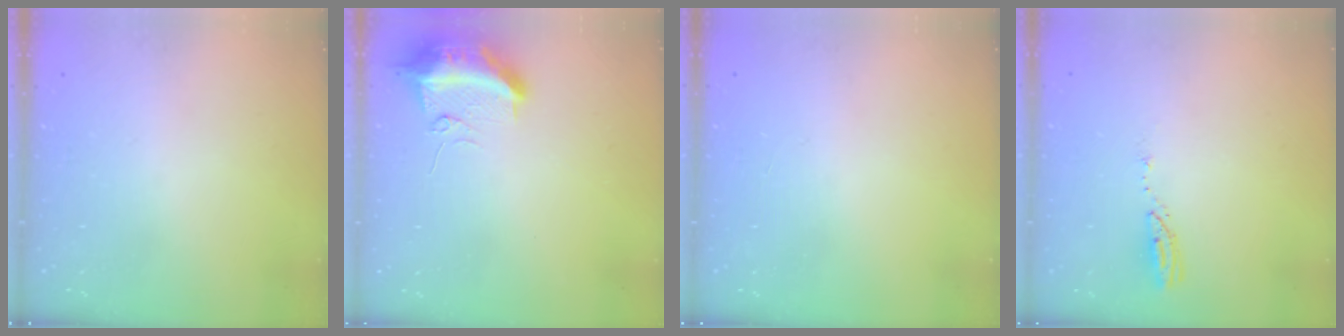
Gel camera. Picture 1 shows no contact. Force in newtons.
{"total": 12.3, "press": 10.8, "slide": 5.9}
{"total": 0.9, "press": 0.0, "slide": 0.9}
{"total": 4.1, "press": 4.1, "slide": 0.3}